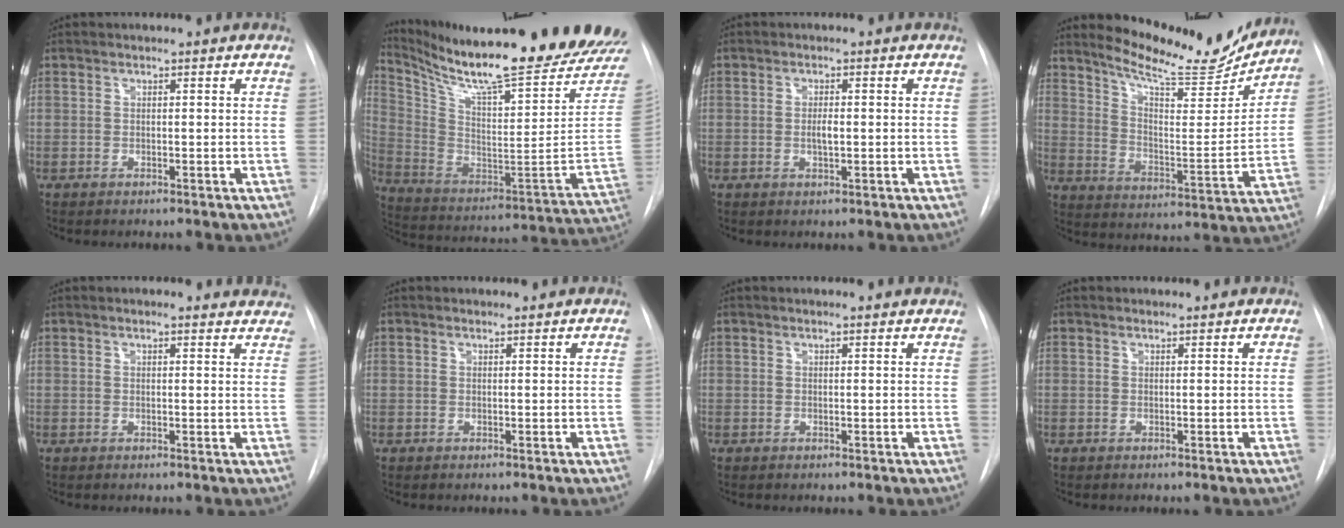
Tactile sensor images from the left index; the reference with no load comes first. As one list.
[{"total": 26.8, "force": [23.0, 0.5, 13.8], "torque": [-0.242, -0.103, 0.333]}, {"total": 2.1, "force": [-1.0, 0.5, 1.8], "torque": [-0.035, -0.005, -0.014]}, {"total": 16.3, "force": [15.2, 2.5, 5.4], "torque": [-0.087, -0.054, 0.219]}, {"total": 6.7, "force": [6.2, 1.7, 1.7], "torque": [-0.002, -0.008, 0.042]}, {"total": 0.0}, {"total": 1.8, "force": [1.6, 0.1, 0.7], "torque": [-0.015, 0.005, 0.011]}, {"total": 0.0}]